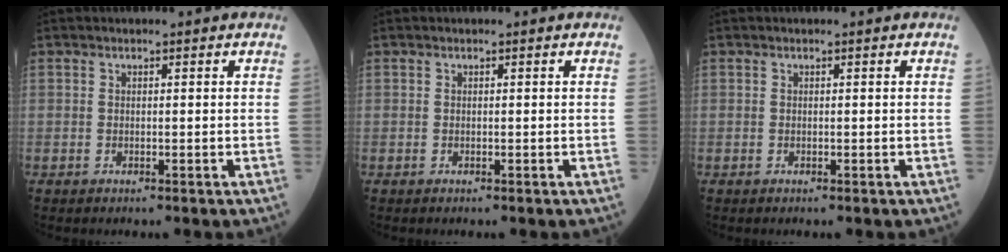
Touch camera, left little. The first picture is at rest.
{"total": 0.0}
{"total": 0.0}